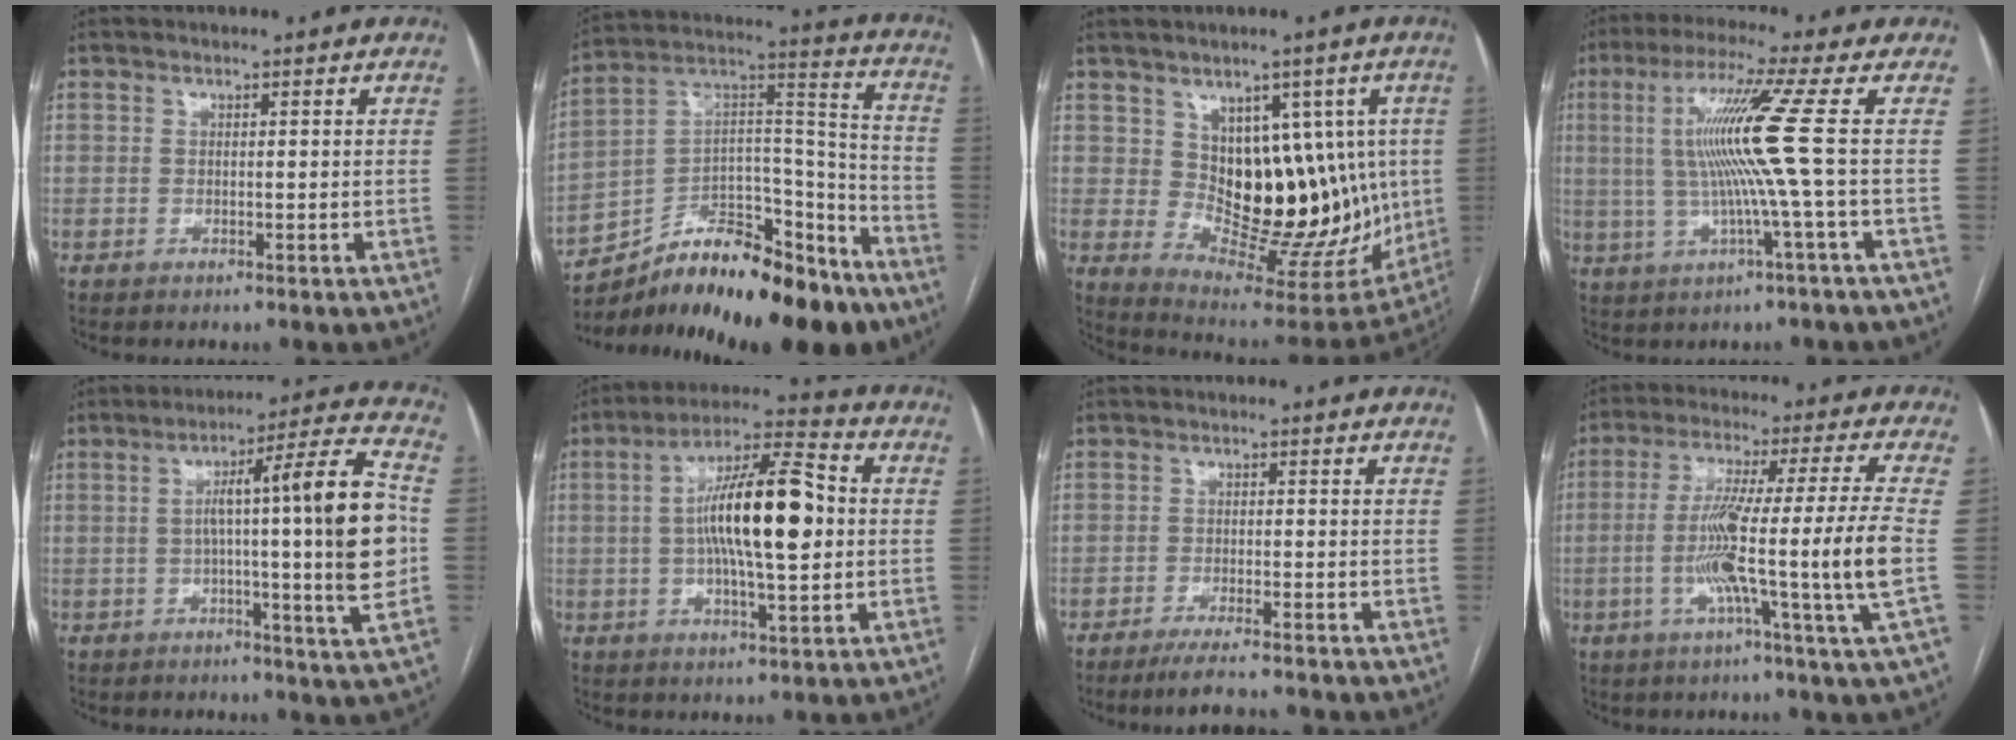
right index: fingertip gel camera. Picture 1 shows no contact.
{"total": 23.4, "force": [-17.4, 8.2, 13.2], "torque": [-0.185, 0.042, -0.278]}
{"total": 16.3, "force": [1.8, 9.4, 13.2], "torque": [-0.151, 0.009, 0.054]}
{"total": 10.6, "force": [0.7, -2.6, 10.3], "torque": [-0.201, 0.010, 0.018]}
{"total": 17.6, "force": [-0.6, -0.8, 17.6], "torque": [-0.265, 0.008, -0.019]}
{"total": 15.3, "force": [0.5, 3.1, 15.0], "torque": [-0.267, 0.021, 0.004]}
{"total": 5.9, "force": [-5.4, -0.1, 2.4], "torque": [-0.033, -0.016, -0.088]}
{"total": 16.0, "force": [-3.3, -2.4, 15.5], "torque": [-0.275, -0.011, -0.065]}